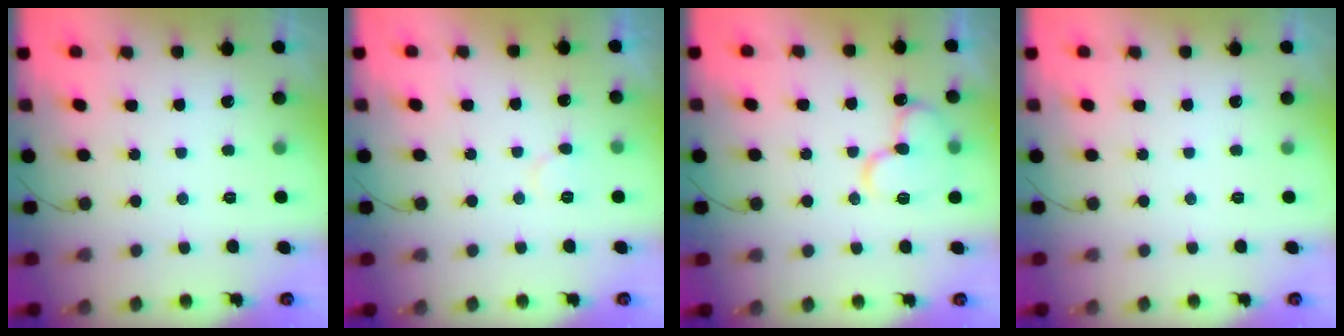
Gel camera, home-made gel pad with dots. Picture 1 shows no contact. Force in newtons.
{"total": 6.5, "press": 6.5, "slide": 0.7}
{"total": 13.4, "press": 13.3, "slide": 1.7}
{"total": 0.0}